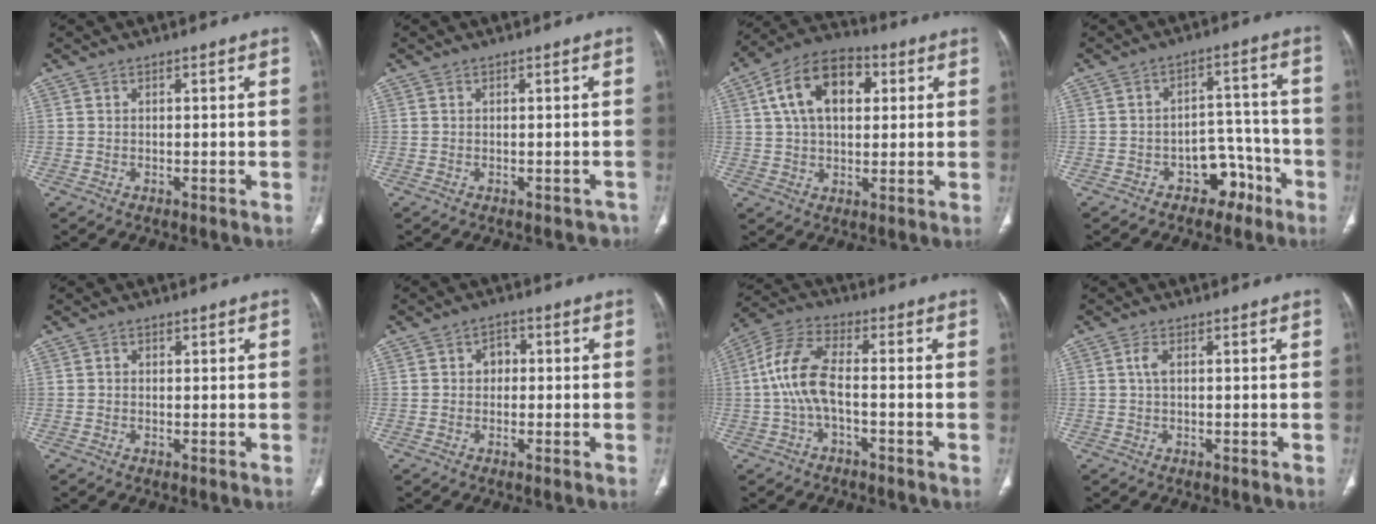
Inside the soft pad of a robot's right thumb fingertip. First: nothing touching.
{"total": 1.8, "force": [-1.2, 1.3, 0.1], "torque": [0.010, 0.012, -0.016]}
{"total": 14.5, "force": [4.0, 9.0, 10.7], "torque": [-0.162, 0.013, 0.060]}
{"total": 7.5, "force": [-4.4, 5.2, 3.1], "torque": [-0.006, 0.060, -0.062]}
{"total": 0.9, "force": [0.2, 0.8, 0.4], "torque": [0.000, 0.001, 0.001]}
{"total": 3.2, "force": [0.1, 2.7, 1.8], "torque": [-0.006, 0.010, -0.006]}
{"total": 9.4, "force": [-1.3, 4.2, 8.4], "torque": [-0.188, 0.033, -0.031]}
{"total": 1.8, "force": [0.3, 0.8, 1.5], "torque": [-0.037, 0.005, 0.007]}